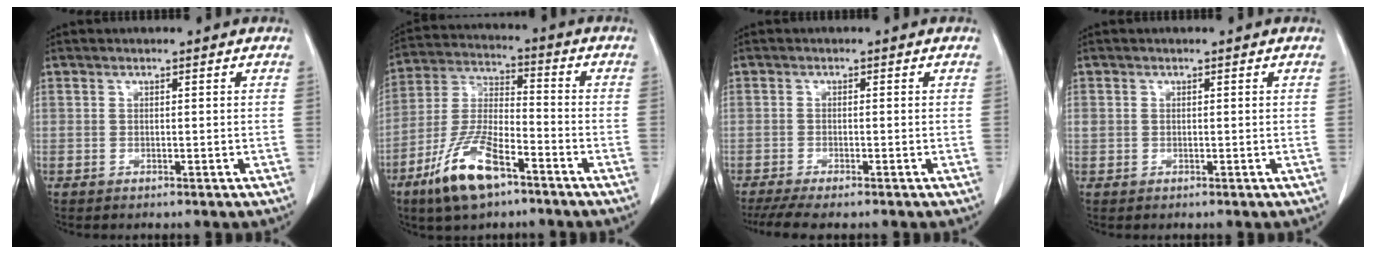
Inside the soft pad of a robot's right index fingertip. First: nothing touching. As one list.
[{"total": 12.8, "force": [-7.6, 3.8, 9.6], "torque": [-0.203, -0.010, -0.141]}, {"total": 6.3, "force": [-5.1, 0.7, 3.6], "torque": [-0.053, -0.013, -0.081]}, {"total": 1.3, "force": [0.1, 1.1, 0.5], "torque": [-0.011, 0.015, 0.007]}]